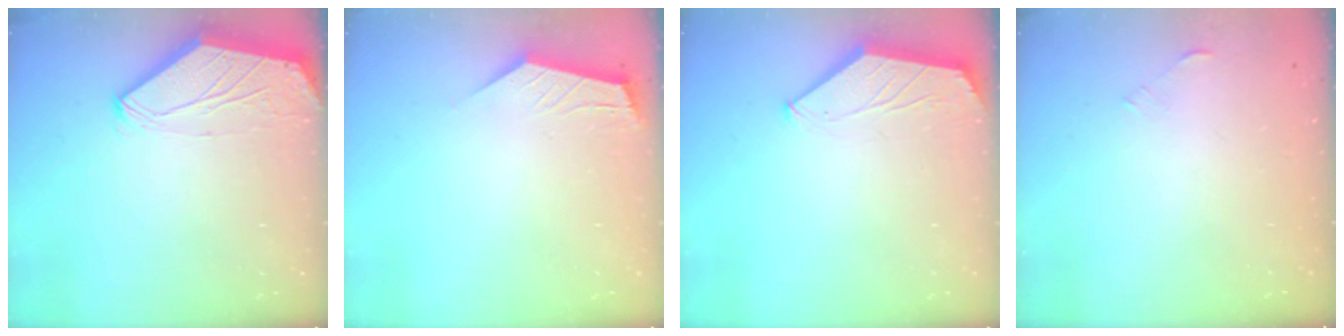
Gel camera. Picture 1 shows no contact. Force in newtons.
{"total": 2.5, "press": 2.4, "slide": 0.3}
{"total": 1.5, "press": 1.5, "slide": 0.4}
{"total": 0.7, "press": 0.6, "slide": 0.4}